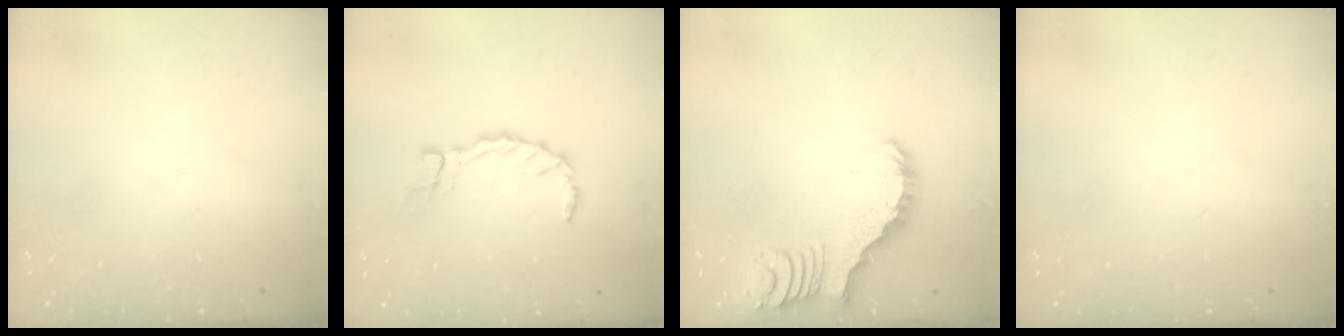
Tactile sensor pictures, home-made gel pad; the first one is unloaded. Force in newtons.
{"total": 6.7, "press": 6.6, "slide": 1.0}
{"total": 2.1, "press": 2.1, "slide": 0.4}
{"total": 0.0}